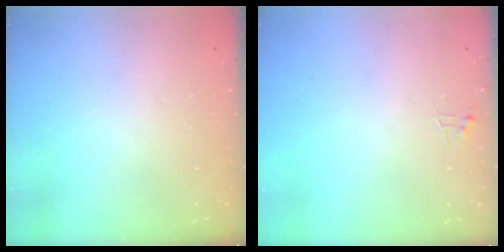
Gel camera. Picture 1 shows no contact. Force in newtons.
{"total": 4.0, "press": 4.0, "slide": 0.4}